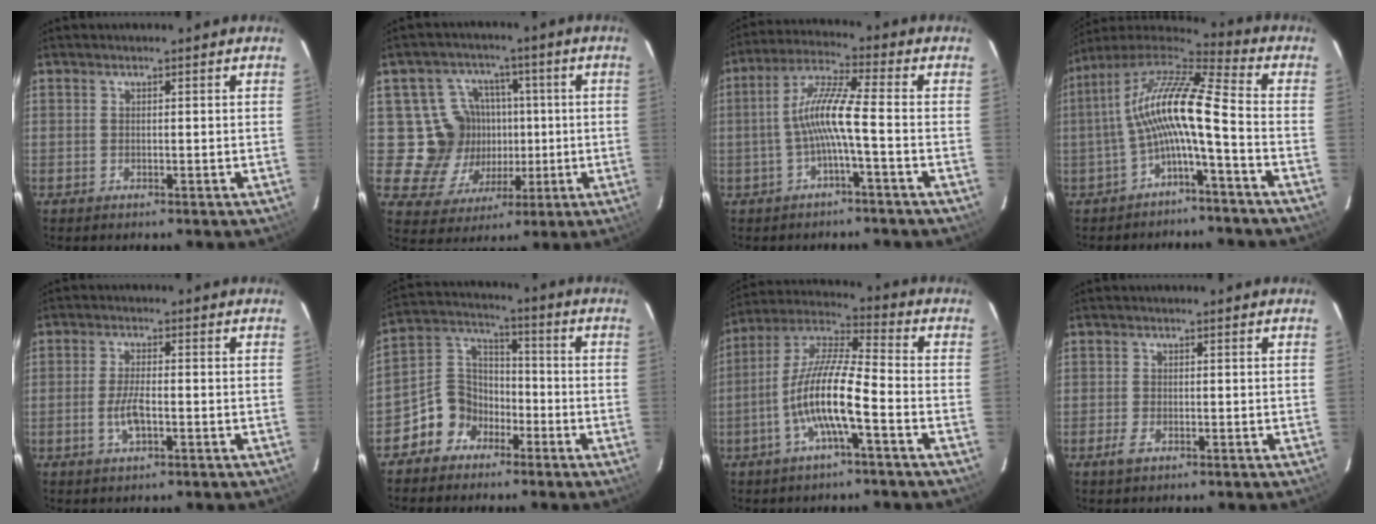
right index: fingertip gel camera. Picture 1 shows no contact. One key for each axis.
{"total": 11.7, "fx": 0.4, "fy": 11.3, "fz": 3.0, "tx": -0.065, "ty": 0.019, "tz": 0.013}
{"total": 8.2, "fx": -2.1, "fy": 0.0, "fz": 7.9, "tx": -0.173, "ty": 0.015, "tz": -0.039}
{"total": 13.4, "fx": -2.2, "fy": 1.5, "fz": 13.2, "tx": -0.256, "ty": 0.020, "tz": -0.048}
{"total": 4.6, "fx": -1.5, "fy": 1.5, "fz": 4.1, "tx": -0.084, "ty": -0.002, "tz": -0.028}
{"total": 8.7, "fx": -5.1, "fy": 6.8, "fz": 1.6, "tx": -0.041, "ty": 0.044, "tz": -0.100}
{"total": 12.4, "fx": -4.2, "fy": 1.6, "fz": 11.5, "tx": -0.233, "ty": 0.006, "tz": -0.087}
{"total": 2.2, "fx": -1.2, "fy": 1.0, "fz": 1.5, "tx": -0.034, "ty": -0.003, "tz": -0.022}